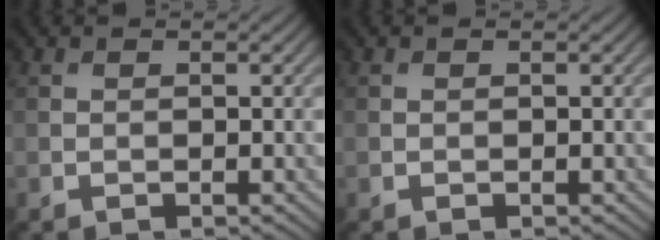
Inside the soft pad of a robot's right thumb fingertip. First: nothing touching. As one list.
[{"total": 0.0}]